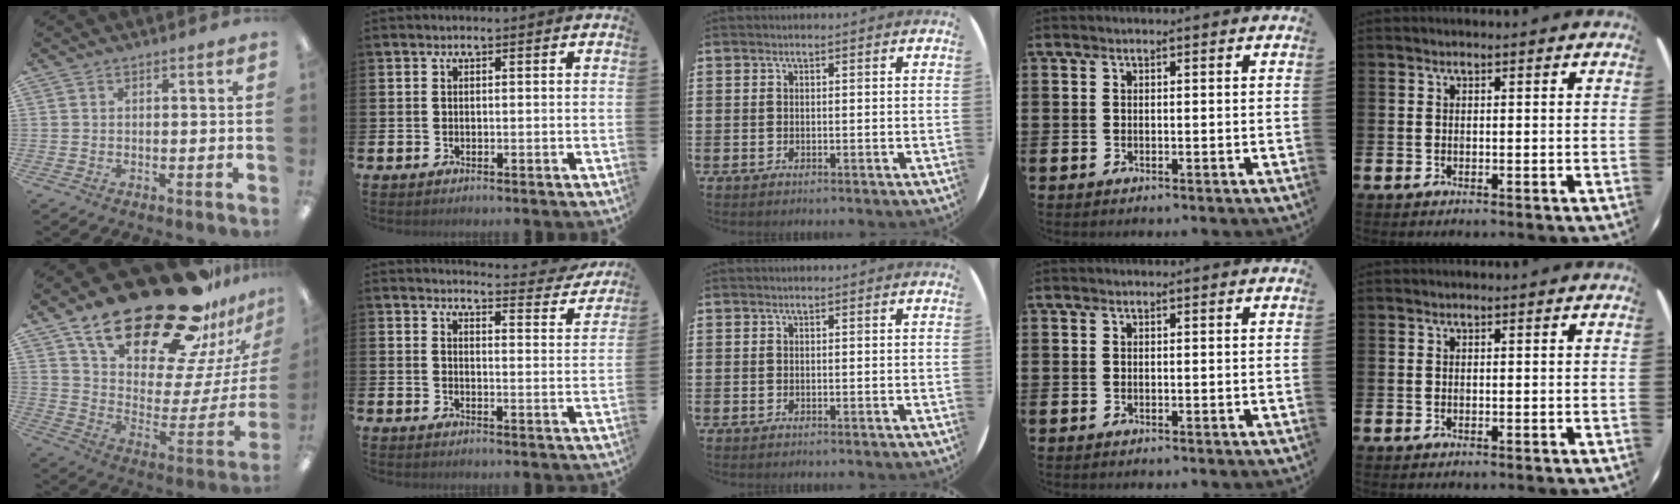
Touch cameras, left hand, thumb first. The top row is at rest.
{"thumb": {"total": 28.9, "force": [21.0, 10.8, 16.7], "torque": [-0.249, -0.149, 0.367]}, "index": {"total": 3.8, "force": [3.8, 0.3, 0.5], "torque": [-0.009, -0.033, 0.061]}}